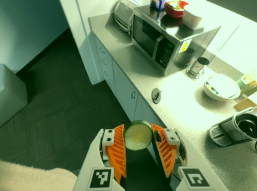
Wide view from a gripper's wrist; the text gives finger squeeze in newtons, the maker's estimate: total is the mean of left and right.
{"total": 10.5, "left": 11.2, "right": 9.8}